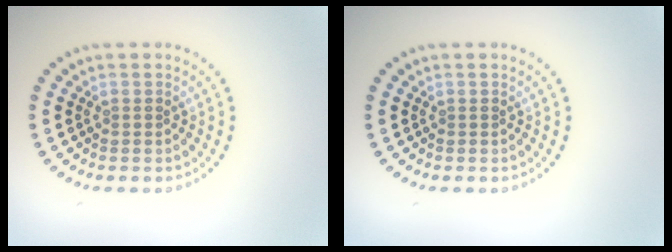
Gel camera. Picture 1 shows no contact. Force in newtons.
{"total": 0.0}